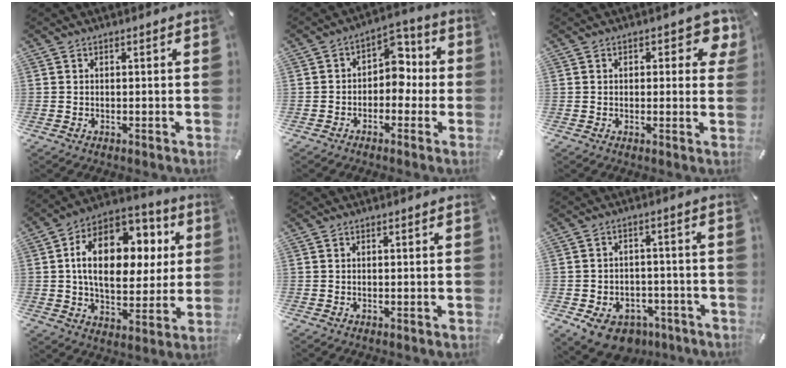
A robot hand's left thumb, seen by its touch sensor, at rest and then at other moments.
{"total": 7.7, "force": [-0.5, 5.9, 4.8], "torque": [-0.062, 0.012, -0.016]}
{"total": 4.9, "force": [2.1, 2.6, 3.5], "torque": [-0.034, -0.004, 0.029]}
{"total": 19.1, "force": [4.6, 12.7, 13.5], "torque": [-0.225, -0.007, 0.081]}
{"total": 0.0}
{"total": 7.5, "force": [-4.2, 5.5, 3.0], "torque": [-0.058, 0.036, -0.072]}